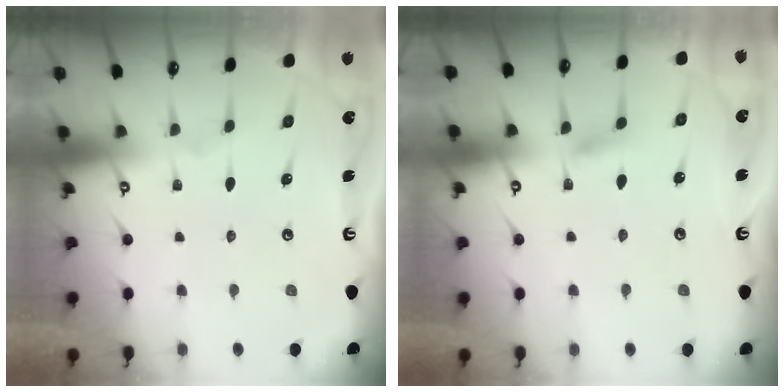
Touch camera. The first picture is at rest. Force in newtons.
{"total": 4.3, "press": 4.2, "slide": 0.6}